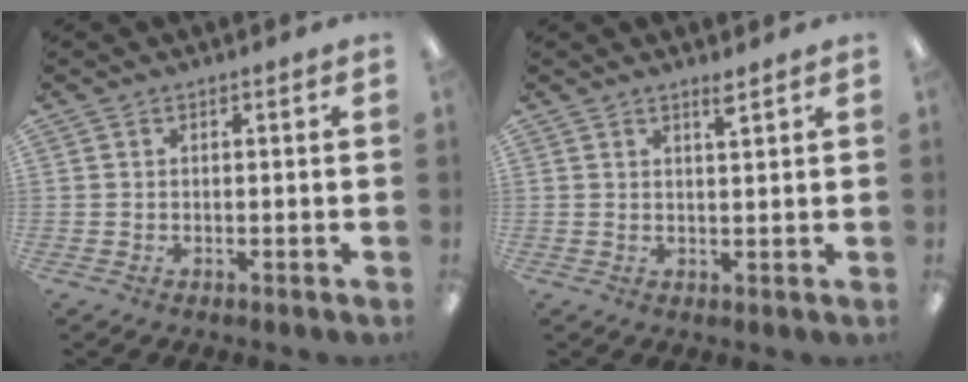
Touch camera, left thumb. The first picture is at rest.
{"total": 2.6, "force": [2.1, 0.1, 1.6], "torque": [-0.029, -0.005, 0.035]}